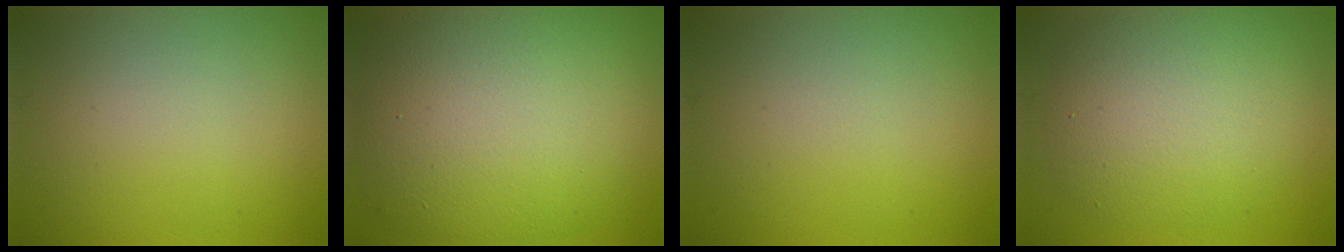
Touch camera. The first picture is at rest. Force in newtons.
{"total": 12.7, "press": 12.6, "slide": 0.8}
{"total": 0.0}
{"total": 6.6, "press": 6.6, "slide": 0.3}